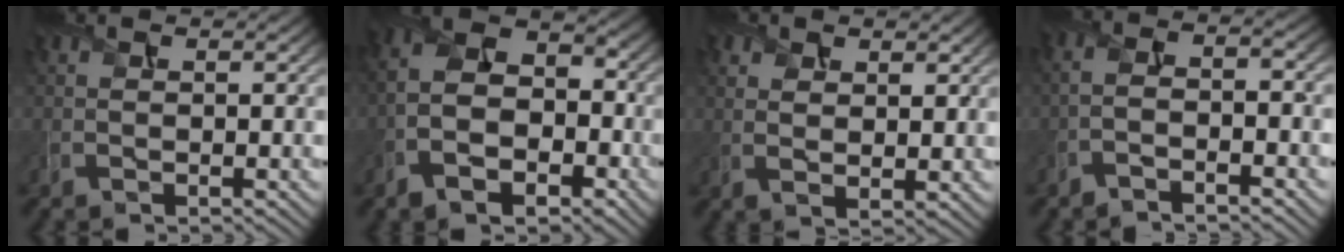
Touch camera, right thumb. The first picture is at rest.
{"total": 10.7, "force": [-4.3, 7.1, 6.7], "torque": [-0.148, -0.029, -0.089]}
{"total": 3.7, "force": [1.8, 2.0, 2.5], "torque": [-0.052, -0.004, 0.037]}
{"total": 3.8, "force": [-2.4, 0.6, 2.8], "torque": [-0.063, 0.000, -0.055]}